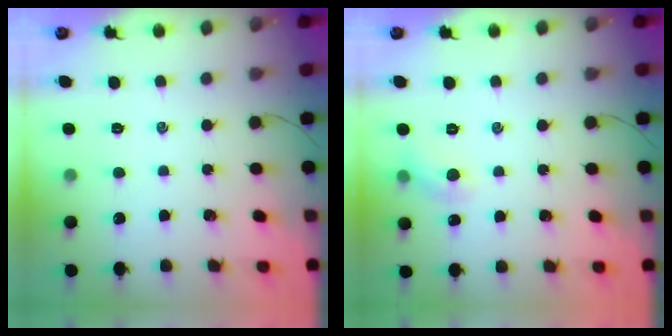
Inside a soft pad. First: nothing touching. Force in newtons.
{"total": 5.0, "press": 4.8, "slide": 1.4}